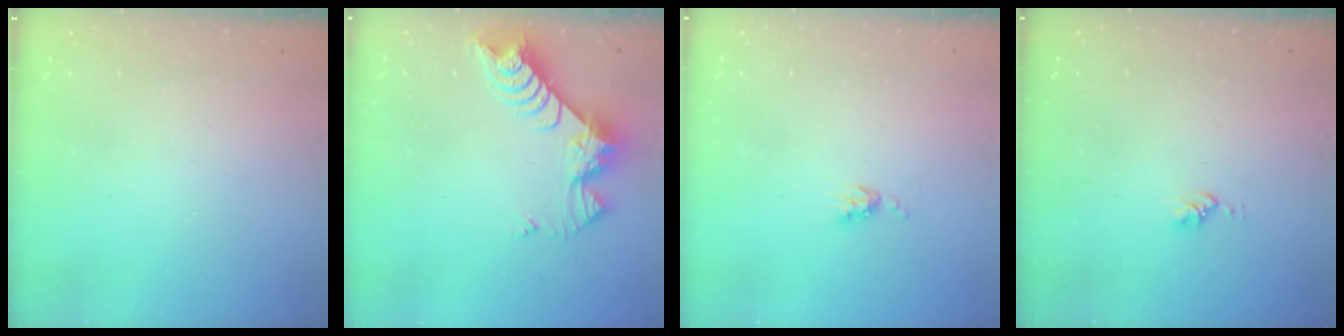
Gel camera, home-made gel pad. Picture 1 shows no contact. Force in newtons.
{"total": 8.7, "press": 8.7, "slide": 0.9}
{"total": 5.8, "press": 5.7, "slide": 0.8}
{"total": 3.0, "press": 3.0, "slide": 0.4}